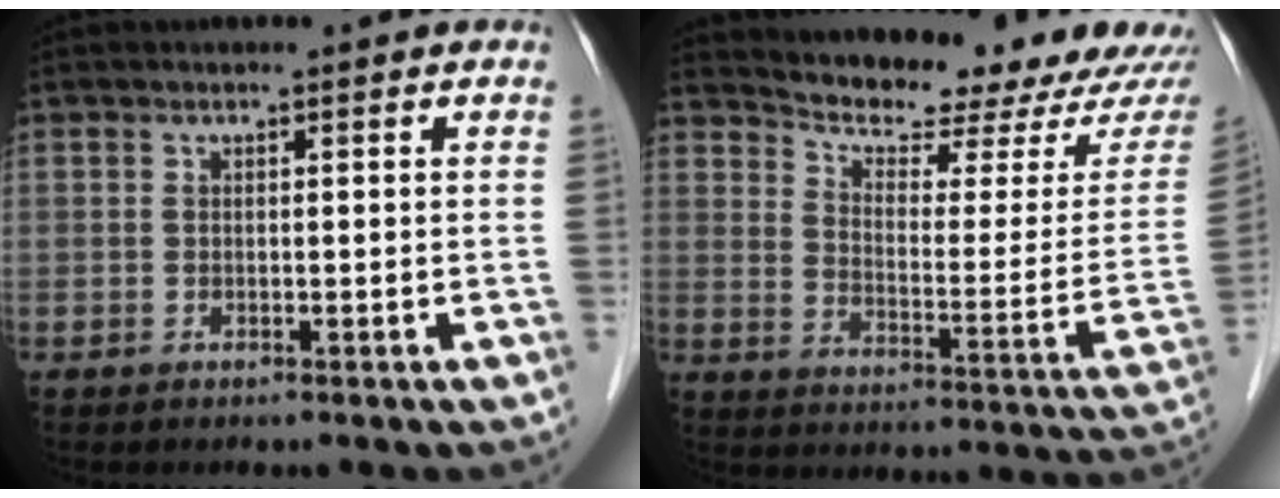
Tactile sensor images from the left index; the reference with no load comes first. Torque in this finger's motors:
{"motor_torque": [0.31, -0.46, 0.30, 0.03]}